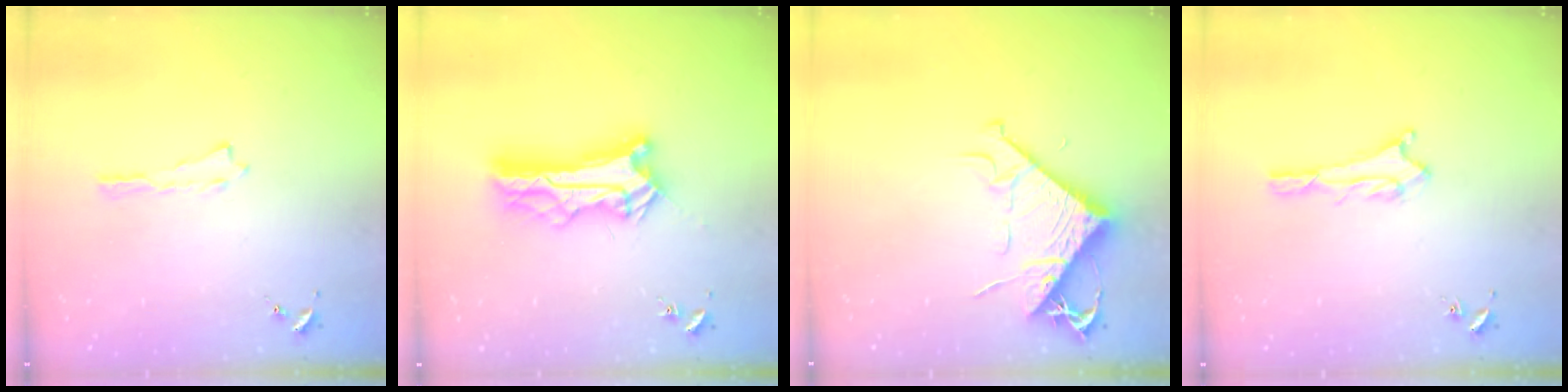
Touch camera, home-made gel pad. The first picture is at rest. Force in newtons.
{"total": 10.5, "press": 10.4, "slide": 1.1}
{"total": 8.1, "press": 8.1, "slide": 1.1}
{"total": 1.6, "press": 1.6, "slide": 0.1}